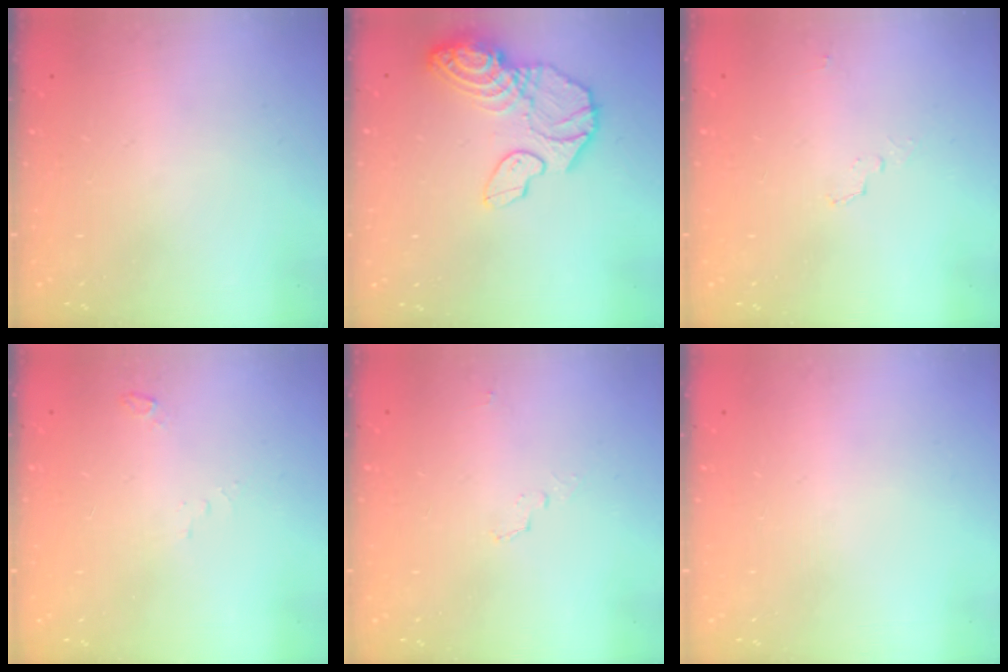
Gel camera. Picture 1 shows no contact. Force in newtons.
{"total": 15.0, "press": 14.9, "slide": 1.8}
{"total": 3.3, "press": 2.9, "slide": 1.6}
{"total": 3.0, "press": 2.1, "slide": 2.1}
{"total": 3.3, "press": 2.9, "slide": 1.6}
{"total": 0.0}